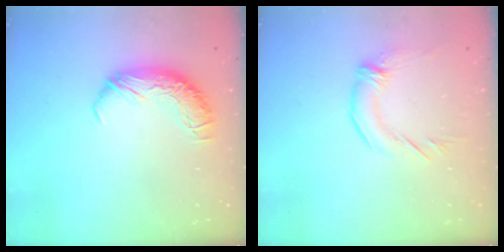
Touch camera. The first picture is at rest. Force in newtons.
{"total": 1.6, "press": 0.0, "slide": 1.6}